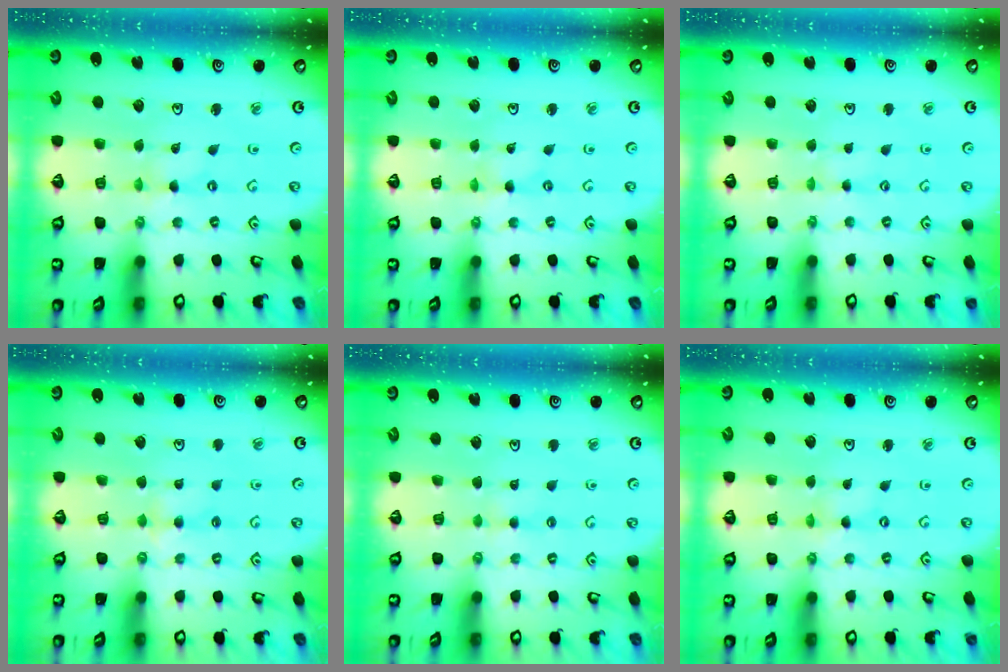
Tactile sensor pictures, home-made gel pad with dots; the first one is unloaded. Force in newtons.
{"total": 0.0}
{"total": 0.9, "press": 0.9, "slide": 0.2}
{"total": 2.4, "press": 2.4, "slide": 0.4}
{"total": 1.3, "press": 1.3, "slide": 0.2}
{"total": 0.0}